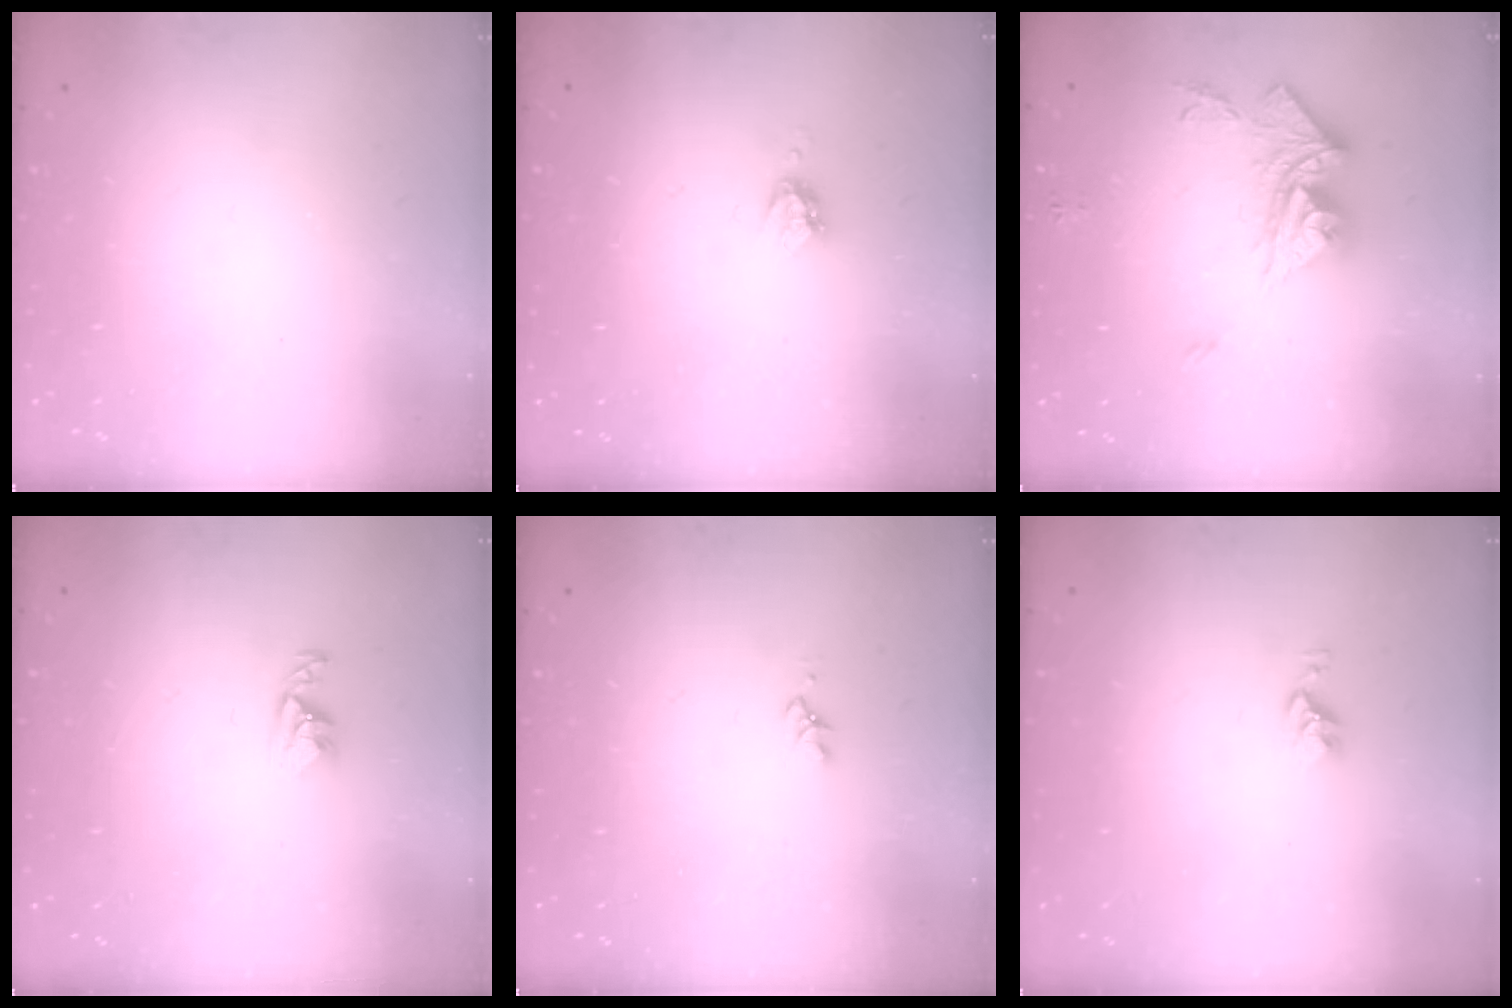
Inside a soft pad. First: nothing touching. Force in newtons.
{"total": 3.8, "press": 3.8, "slide": 0.1}
{"total": 14.4, "press": 14.3, "slide": 1.7}
{"total": 3.5, "press": 3.5, "slide": 0.5}
{"total": 1.7, "press": 1.7, "slide": 0.3}
{"total": 3.8, "press": 3.8, "slide": 0.5}